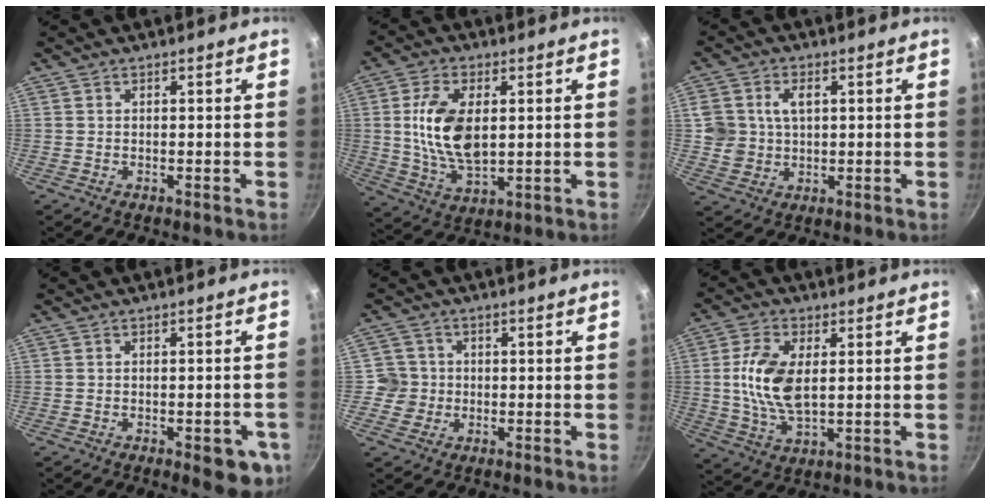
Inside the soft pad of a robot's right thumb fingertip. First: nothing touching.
{"total": 13.3, "force": [1.6, 7.2, 11.1], "torque": [-0.207, -0.009, 0.039]}
{"total": 7.5, "force": [1.7, 5.6, 4.7], "torque": [-0.075, 0.001, 0.039]}
{"total": 6.6, "force": [-3.1, 2.4, 5.3], "torque": [-0.048, 0.009, -0.032]}
{"total": 4.2, "force": [-0.5, 4.1, -0.1], "torque": [0.031, 0.012, -0.015]}
{"total": 11.3, "force": [1.2, 5.8, 9.7], "torque": [-0.199, -0.007, 0.029]}